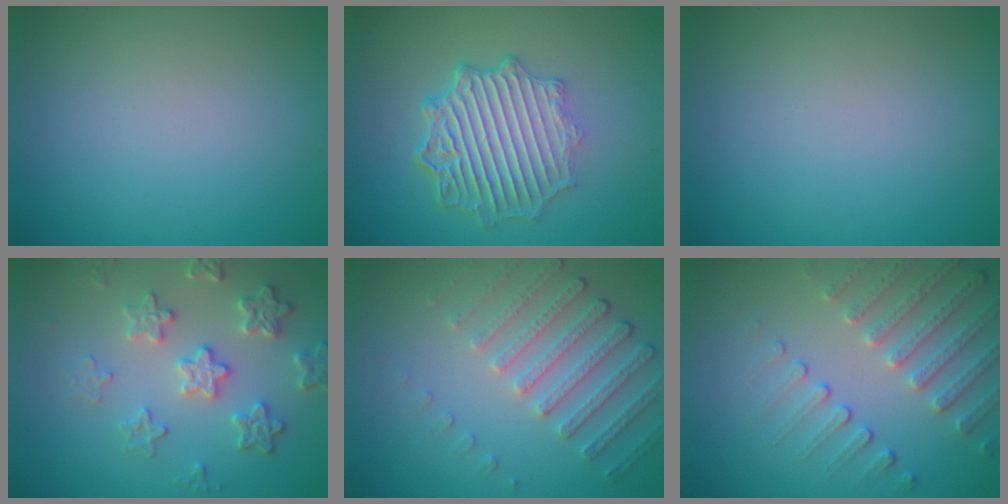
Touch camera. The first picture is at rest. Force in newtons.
{"total": 7.0, "press": 5.3, "slide": 4.5}
{"total": 0.0}
{"total": 4.2, "press": 3.7, "slide": 2.0}
{"total": 4.7, "press": 3.5, "slide": 3.1}
{"total": 4.7, "press": 3.7, "slide": 3.0}